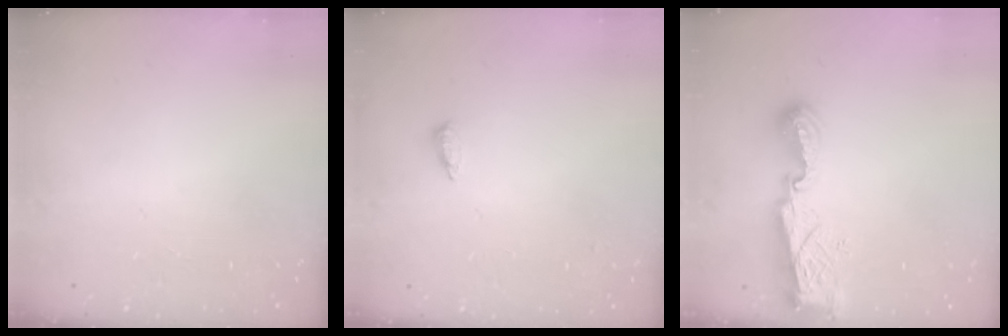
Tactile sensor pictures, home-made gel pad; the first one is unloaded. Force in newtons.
{"total": 3.9, "press": 3.8, "slide": 0.6}
{"total": 8.1, "press": 8.1, "slide": 0.9}